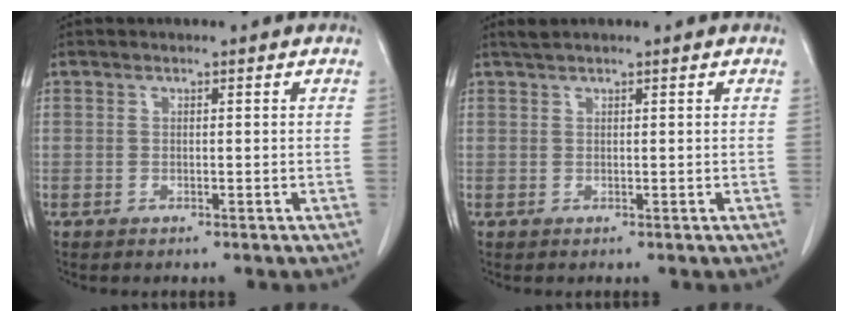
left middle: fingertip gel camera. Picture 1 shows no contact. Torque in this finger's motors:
{"motor_torque": [-0.03, 0.05, -0.04, 0.01]}